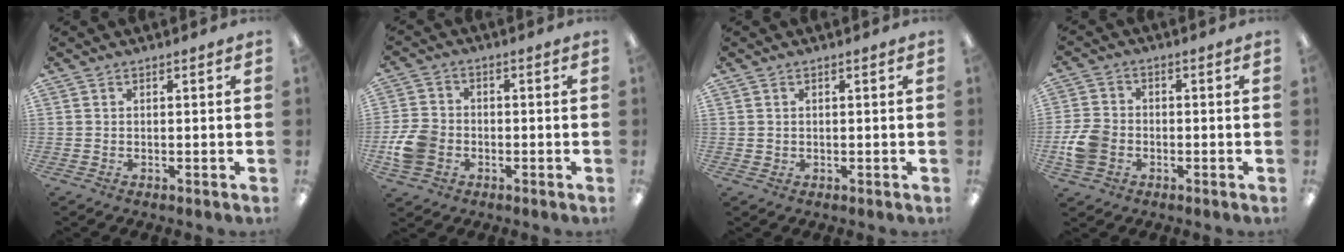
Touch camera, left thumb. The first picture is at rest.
{"total": 8.6, "force": [-2.4, 6.9, 4.7], "torque": [-0.092, 0.019, -0.042]}
{"total": 0.9, "force": [0.4, 0.8, 0.1], "torque": [-0.003, 0.006, 0.006]}
{"total": 7.9, "force": [-2.1, 6.3, 4.3], "torque": [-0.081, 0.018, -0.037]}